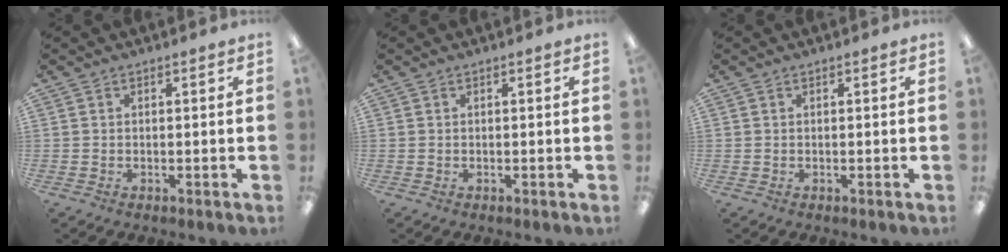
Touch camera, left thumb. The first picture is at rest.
{"total": 0.0}
{"total": 0.0}